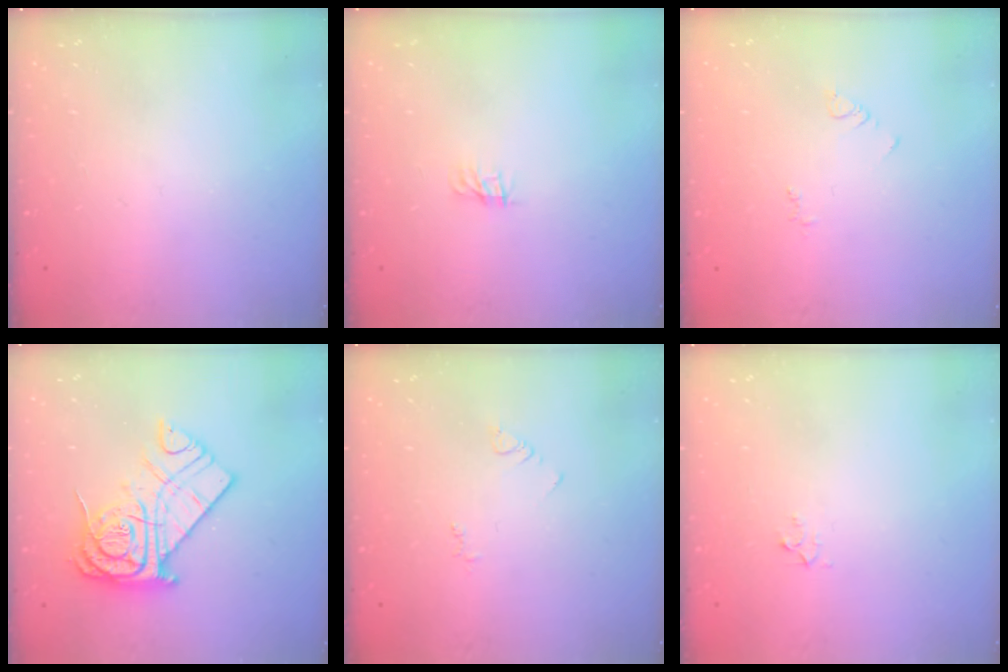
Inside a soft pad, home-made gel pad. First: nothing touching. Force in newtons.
{"total": 0.0}
{"total": 2.9, "press": 2.9, "slide": 0.4}
{"total": 16.8, "press": 16.7, "slide": 1.7}
{"total": 2.9, "press": 2.9, "slide": 0.4}
{"total": 2.3, "press": 2.3, "slide": 0.2}